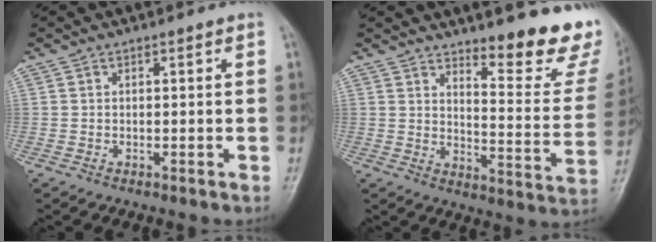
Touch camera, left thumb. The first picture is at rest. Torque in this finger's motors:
{"motor_torque": [0.52, 0.19, 0.02, -1.13, 0.09]}